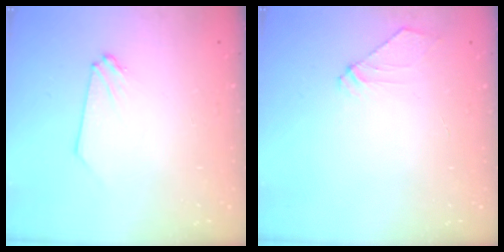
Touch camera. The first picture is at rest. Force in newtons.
{"total": 4.8, "press": 4.7, "slide": 0.9}